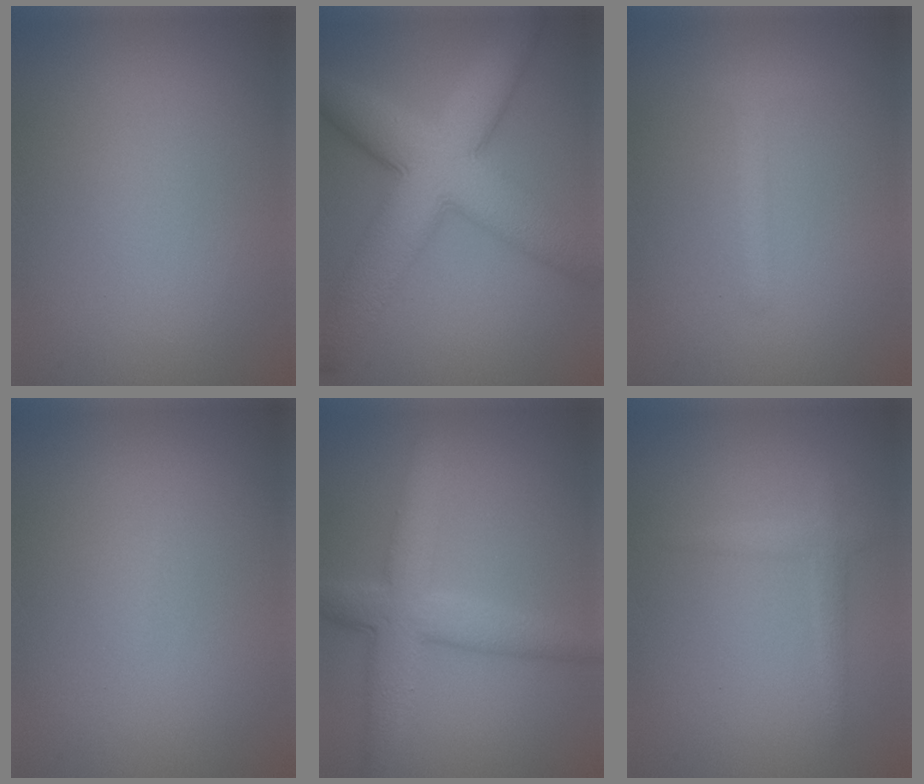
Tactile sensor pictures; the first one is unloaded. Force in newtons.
{"total": 10.6, "press": 10.6, "slide": 0.2}
{"total": 1.3, "press": 1.3, "slide": 0.1}
{"total": 0.0}
{"total": 5.3, "press": 5.3, "slide": 0.0}
{"total": 1.6, "press": 1.6, "slide": 0.1}